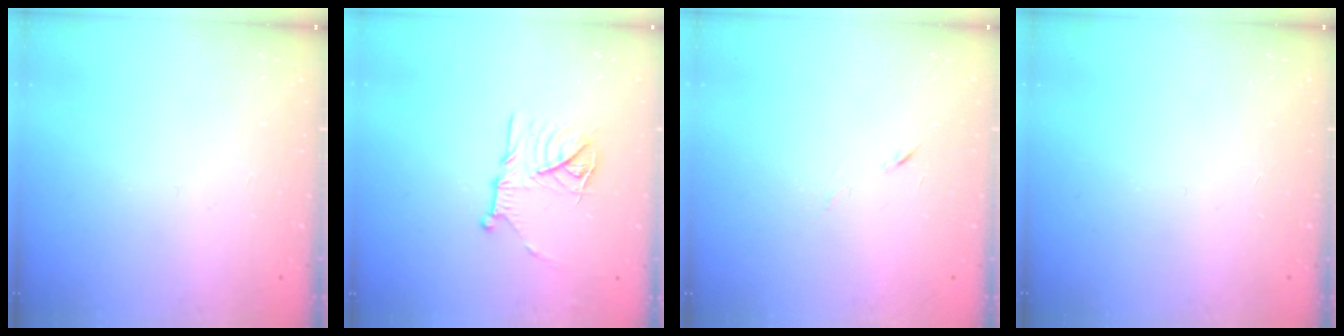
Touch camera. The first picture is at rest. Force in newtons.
{"total": 14.9, "press": 14.8, "slide": 1.4}
{"total": 3.7, "press": 3.6, "slide": 0.9}
{"total": 0.0}